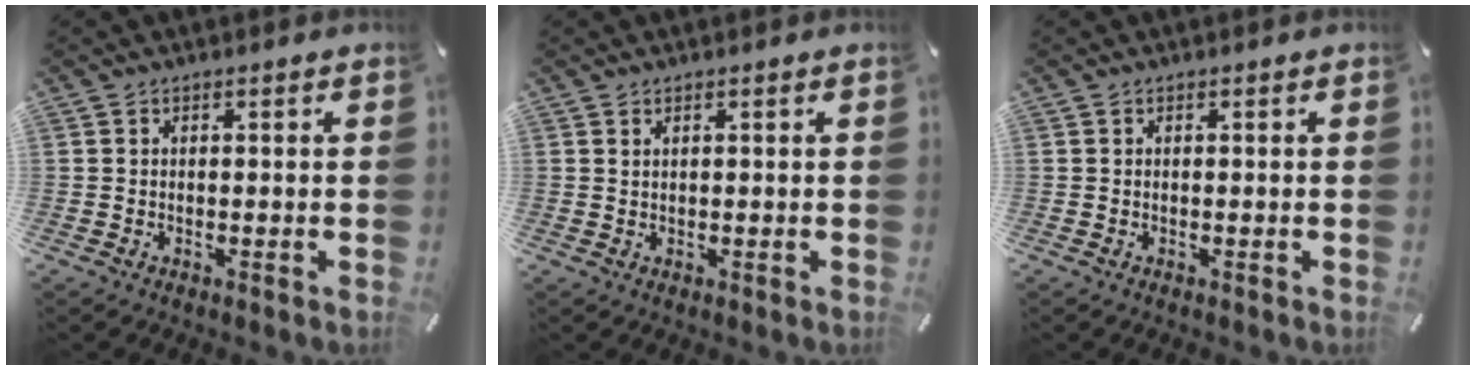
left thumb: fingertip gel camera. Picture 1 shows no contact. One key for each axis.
{"total": 0.9, "fx": 0.7, "fy": 0.2, "fz": 0.6, "tx": -0.011, "ty": -0.002, "tz": 0.013}
{"total": 0.0}